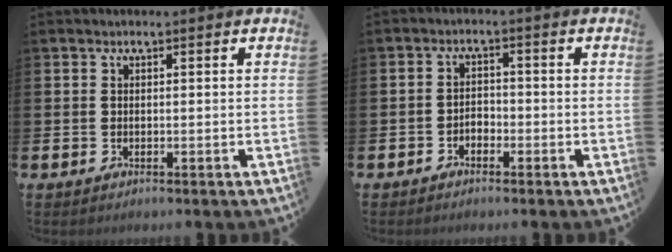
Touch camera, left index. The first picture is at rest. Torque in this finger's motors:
{"motor_torque": [-0.02, 0.08, 0.02, -0.01]}